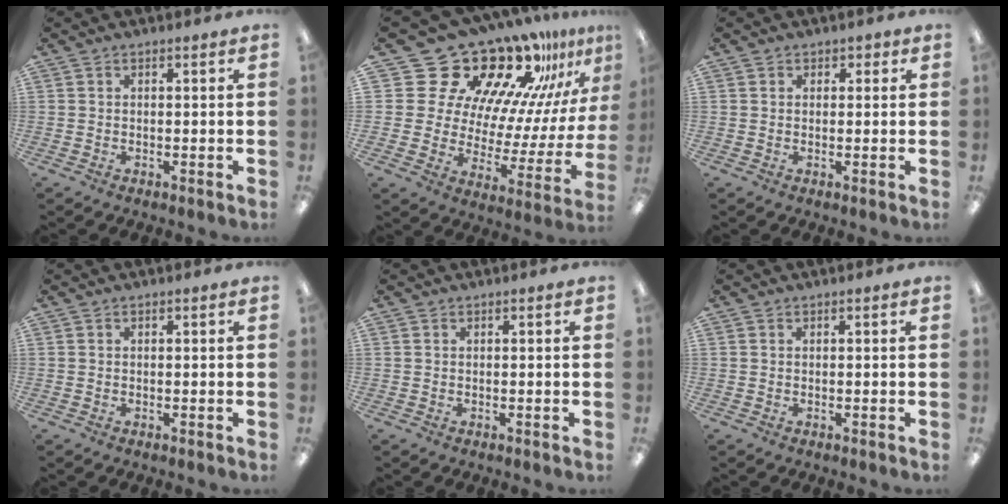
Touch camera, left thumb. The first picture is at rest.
{"total": 24.0, "force": [19.0, 12.4, 8.1], "torque": [-0.107, -0.165, 0.344]}
{"total": 1.3, "force": [0.4, 1.2, 0.3], "torque": [0.001, 0.001, 0.005]}
{"total": 0.0}
{"total": 0.0}
{"total": 0.0}